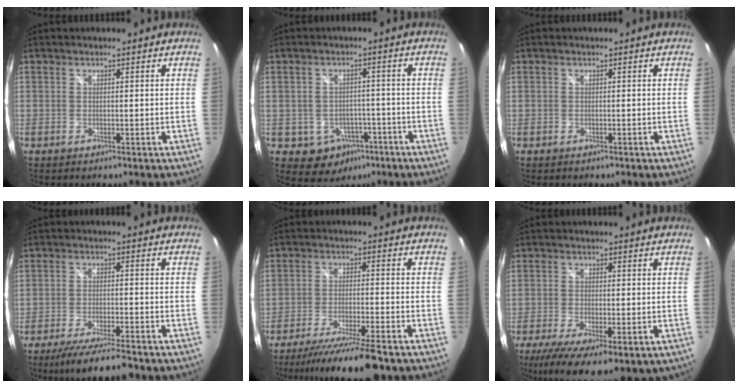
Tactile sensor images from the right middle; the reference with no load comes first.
{"total": 6.9, "force": [-3.4, 5.7, 1.8], "torque": [-0.042, 0.018, -0.025]}
{"total": 0.6, "force": [-0.2, 0.5, 0.0], "torque": [-0.003, 0.000, -0.004]}
{"total": 9.7, "force": [-8.3, 0.8, 5.0], "torque": [-0.105, -0.017, -0.136]}
{"total": 13.1, "force": [-10.9, 0.6, 7.3], "torque": [-0.146, -0.027, -0.178]}
{"total": 12.9, "force": [-6.8, 4.2, 10.1], "torque": [-0.195, -0.053, -0.101]}